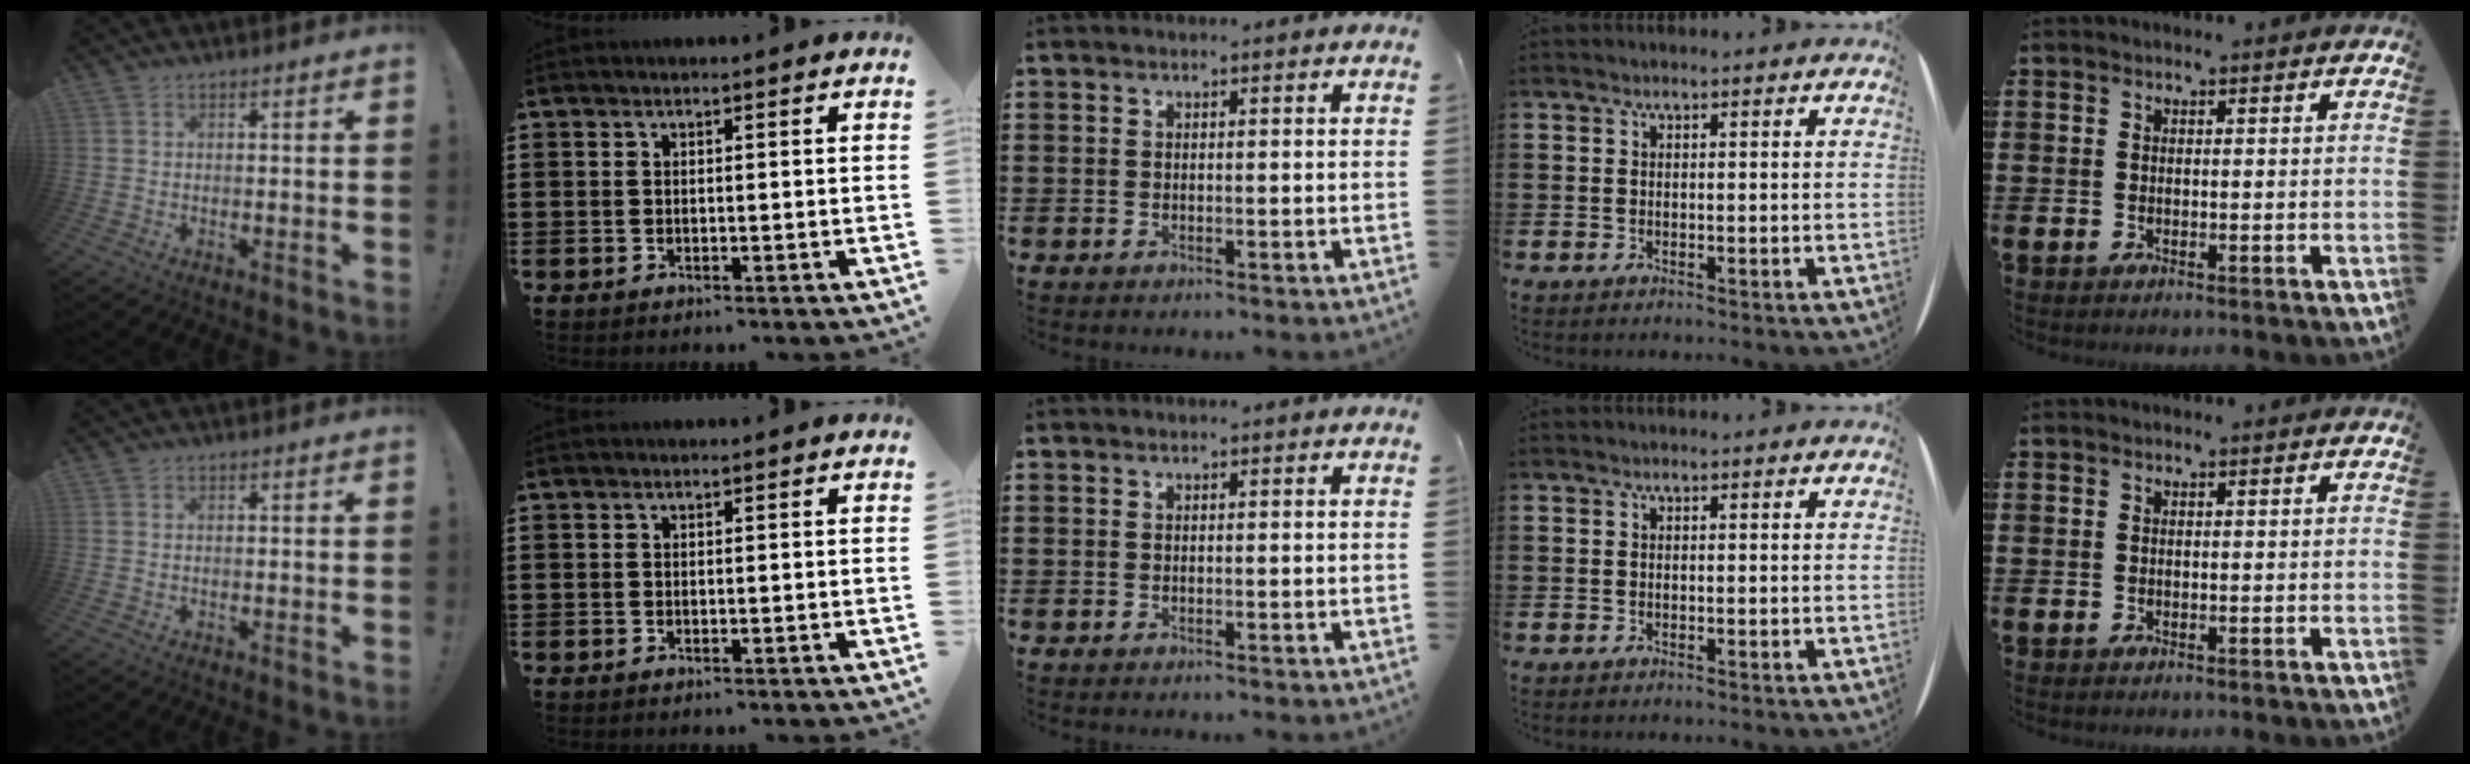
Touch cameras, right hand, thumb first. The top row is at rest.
{}